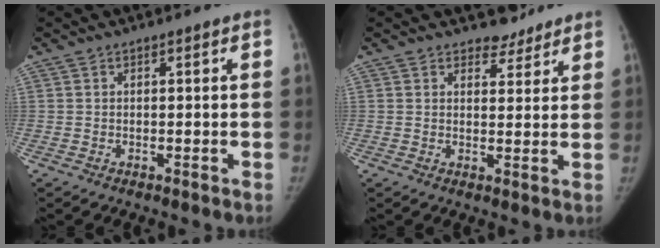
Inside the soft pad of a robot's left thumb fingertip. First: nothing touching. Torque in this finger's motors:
{"motor_torque": [0.36, -0.48, 0.59, -0.49, 0.02]}